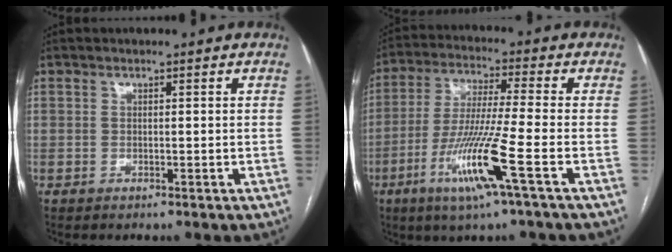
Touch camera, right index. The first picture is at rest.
{"total": 12.2, "force": [-5.1, -1.1, 11.0], "torque": [-0.220, -0.022, -0.101]}